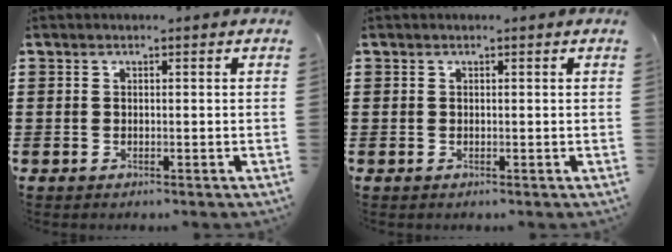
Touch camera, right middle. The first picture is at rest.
{"total": 0.0}